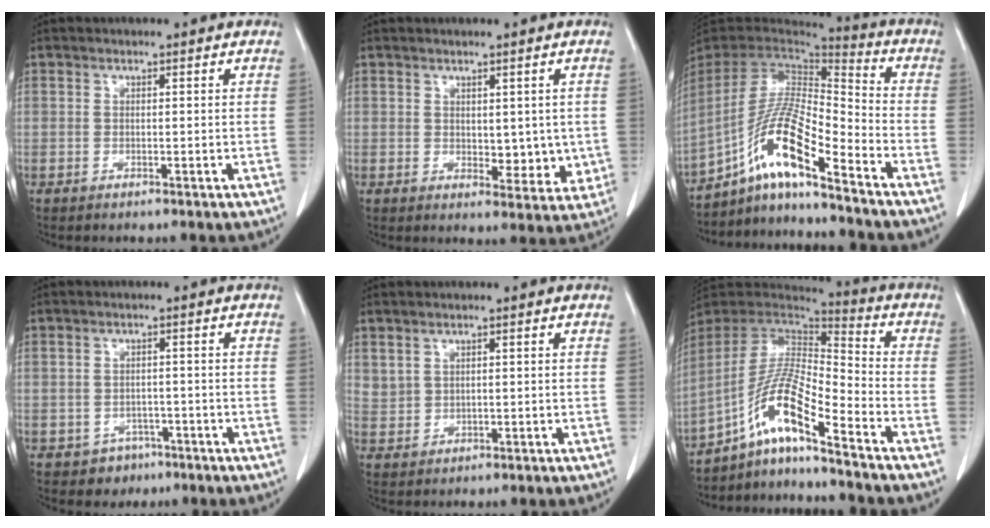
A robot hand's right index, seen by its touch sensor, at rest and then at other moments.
{"total": 5.3, "force": [0.4, 2.9, 4.4], "torque": [-0.042, -0.011, 0.012]}
{"total": 14.1, "force": [-8.9, 1.0, 10.8], "torque": [-0.211, 0.004, -0.164]}
{"total": 3.3, "force": [-1.8, 2.8, 0.2], "torque": [0.001, 0.014, -0.020]}
{"total": 1.9, "force": [1.2, 1.3, 0.6], "torque": [-0.010, 0.001, 0.028]}
{"total": 11.9, "force": [-7.9, 0.4, 8.9], "torque": [-0.177, 0.012, -0.148]}